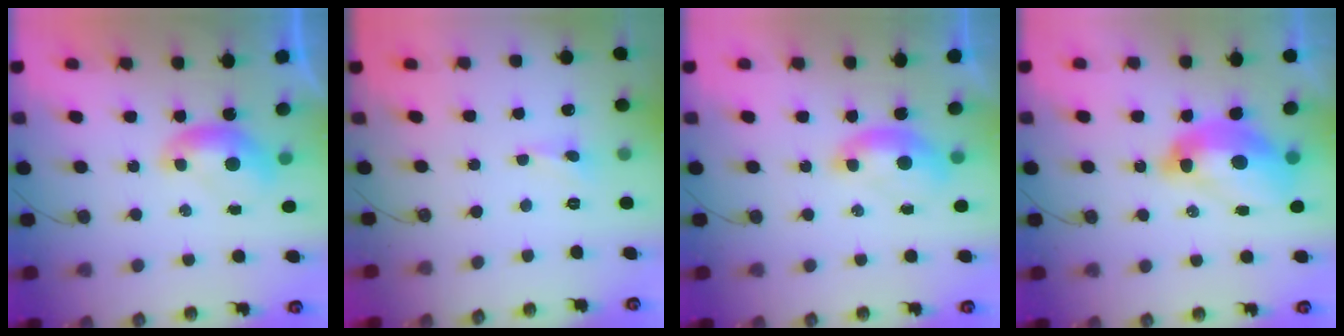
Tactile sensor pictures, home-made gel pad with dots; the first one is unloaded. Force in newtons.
{"total": 0.9, "press": 0.9, "slide": 0.2}
{"total": 1.5, "press": 1.4, "slide": 0.6}
{"total": 9.3, "press": 9.2, "slide": 1.2}